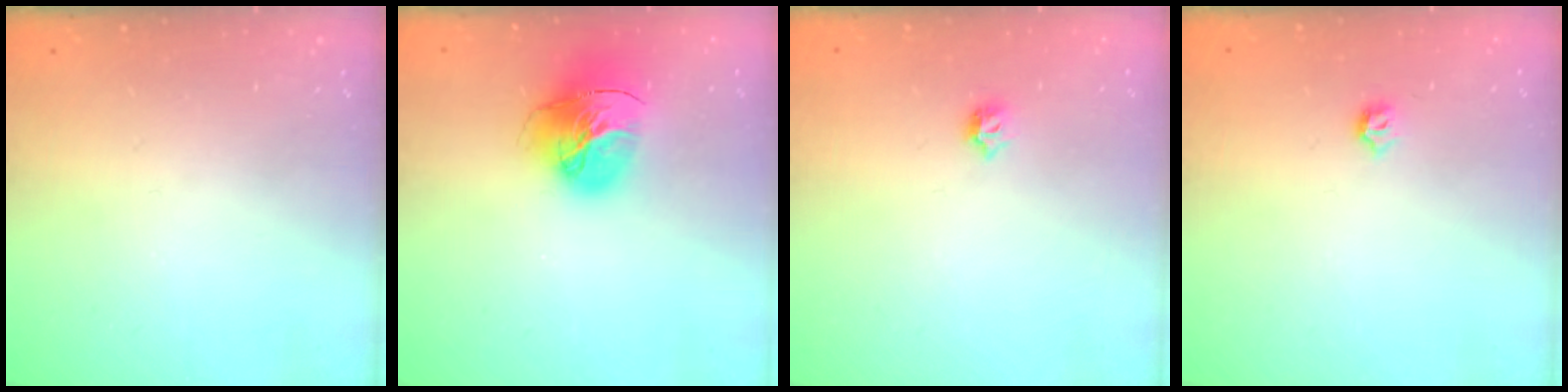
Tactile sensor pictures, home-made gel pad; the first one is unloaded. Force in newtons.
{"total": 16.9, "press": 16.8, "slide": 1.7}
{"total": 4.8, "press": 4.7, "slide": 1.0}
{"total": 3.4, "press": 3.3, "slide": 0.6}